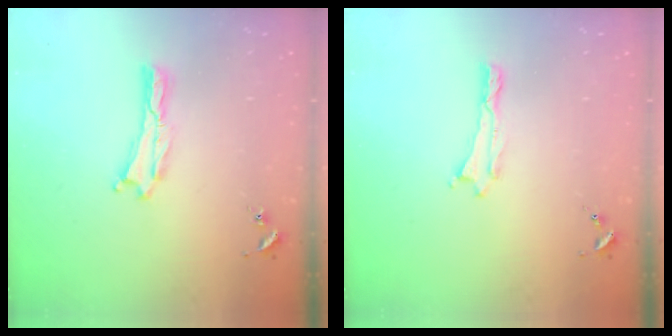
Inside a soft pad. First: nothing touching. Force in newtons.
{"total": 0.0}